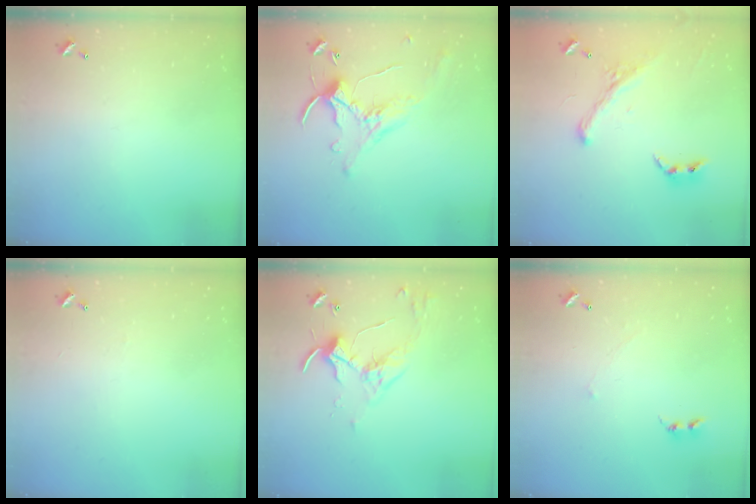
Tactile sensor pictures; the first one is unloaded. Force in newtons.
{"total": 1.1, "press": 0.3, "slide": 1.0}
{"total": 2.6, "press": 2.3, "slide": 1.3}
{"total": 2.6, "press": 2.6, "slide": 0.4}
{"total": 3.6, "press": 3.5, "slide": 0.7}
{"total": 1.7, "press": 1.6, "slide": 0.4}